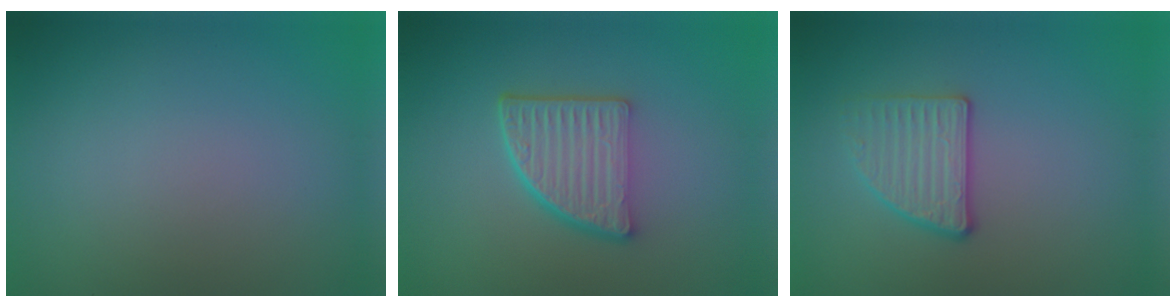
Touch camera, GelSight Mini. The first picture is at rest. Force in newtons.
{"total": 5.4, "press": 3.8, "slide": 3.8}
{"total": 2.7, "press": 2.6, "slide": 0.8}